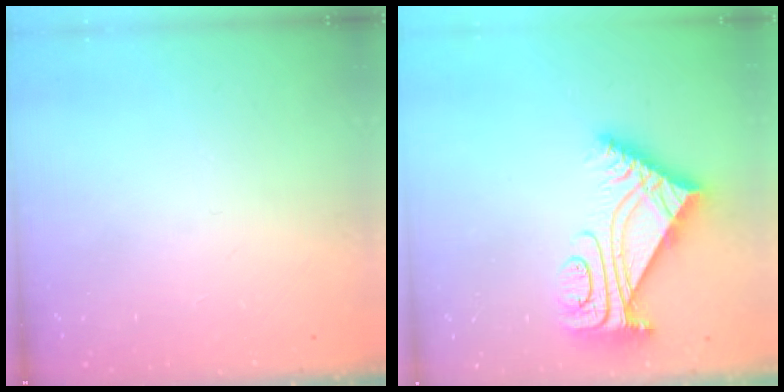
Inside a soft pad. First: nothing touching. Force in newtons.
{"total": 9.6, "press": 9.6, "slide": 0.9}